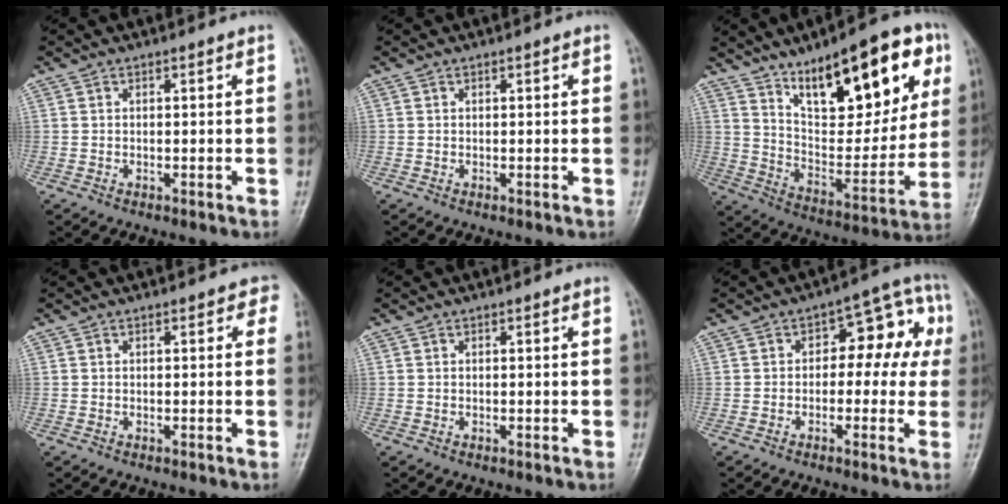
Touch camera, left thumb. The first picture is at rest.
{"total": 0.5, "force": [0.2, 0.2, 0.4], "torque": [-0.004, 0.001, 0.002]}
{"total": 24.3, "force": [12.3, 9.7, 18.6], "torque": [-0.227, -0.036, 0.200]}
{"total": 1.8, "force": [0.5, 1.2, 1.2], "torque": [0.012, 0.005, -0.005]}
{"total": 0.0}
{"total": 11.0, "force": [0.8, 6.6, 8.8], "torque": [-0.058, 0.045, -0.001]}